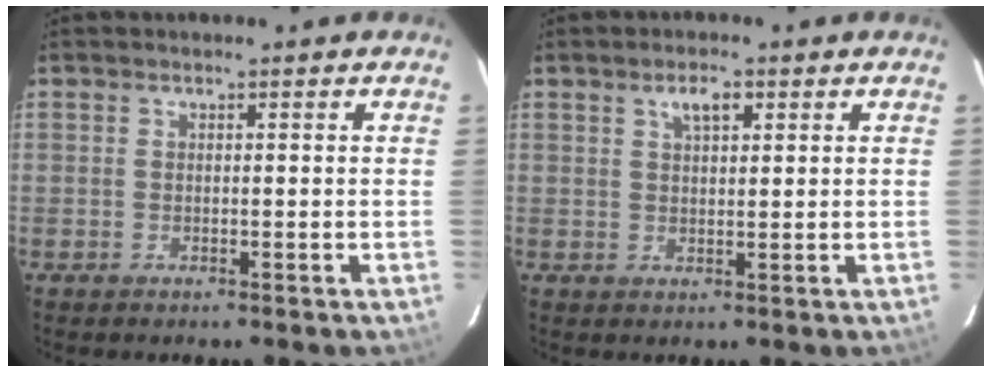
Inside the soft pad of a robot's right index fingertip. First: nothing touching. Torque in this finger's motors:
{"motor_torque": [0.02, 0.01, 0.06, 0.04]}